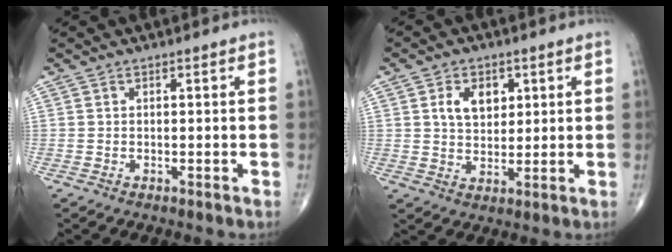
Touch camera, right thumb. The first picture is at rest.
{"total": 6.7, "force": [2.2, 4.6, 4.3], "torque": [-0.049, -0.010, 0.039]}